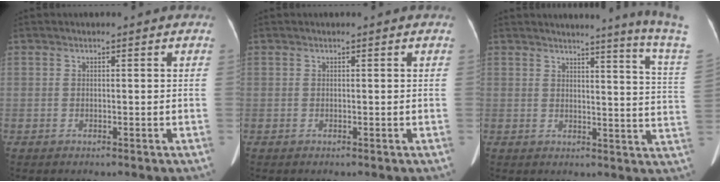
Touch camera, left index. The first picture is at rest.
{"total": 0.0}
{"total": 12.6, "force": [11.1, -2.8, 5.3], "torque": [-0.068, -0.094, 0.109]}